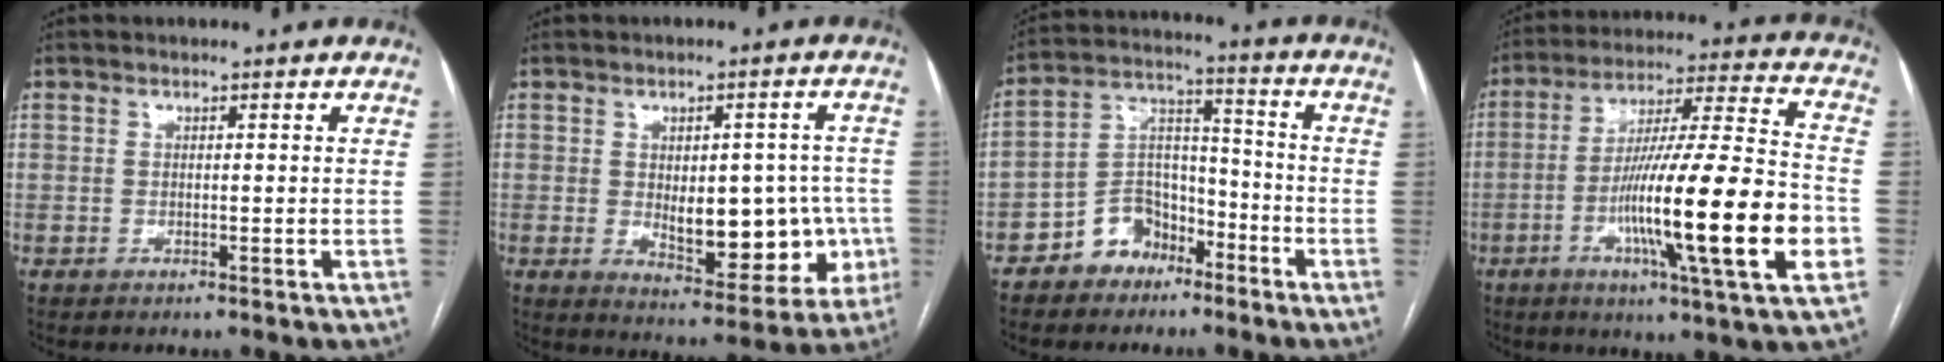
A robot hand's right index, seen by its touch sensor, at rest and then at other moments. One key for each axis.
{"total": 12.7, "fx": -1.5, "fy": 6.2, "fz": 11.0, "tx": -0.136, "ty": 0.013, "tz": 0.001}
{"total": 8.6, "fx": -5.5, "fy": 5.8, "fz": 3.1, "tx": -0.067, "ty": 0.028, "tz": -0.096}
{"total": 22.7, "fx": -6.0, "fy": 0.4, "fz": 21.8, "tx": -0.349, "ty": -0.016, "tz": -0.103}